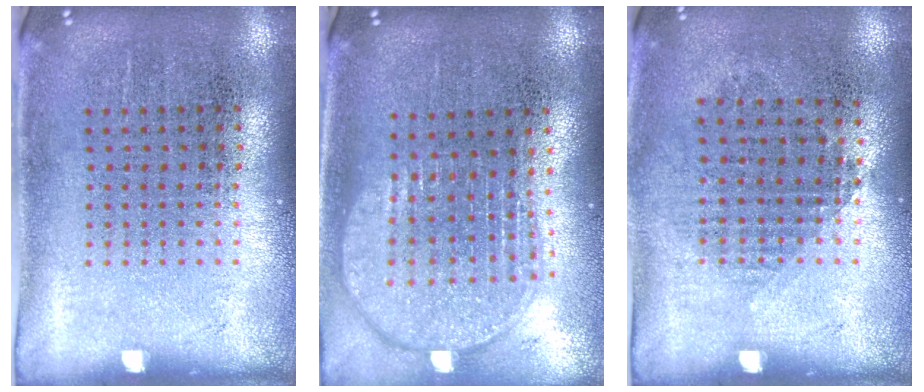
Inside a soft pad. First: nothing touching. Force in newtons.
{"total": 1.9, "press": 1.6, "slide": 1.1}
{"total": 0.9, "press": 0.8, "slide": 0.4}